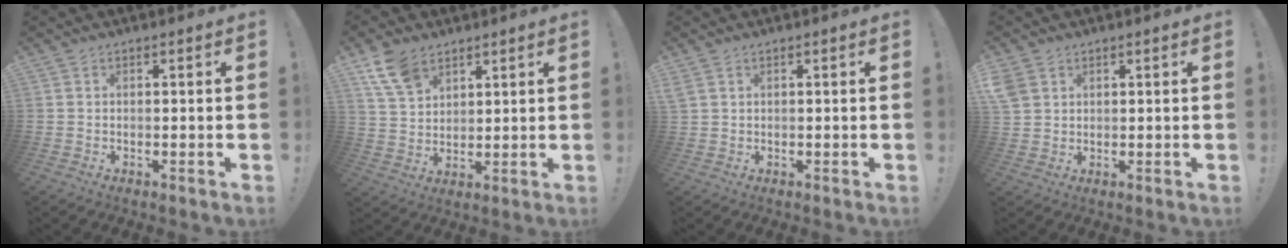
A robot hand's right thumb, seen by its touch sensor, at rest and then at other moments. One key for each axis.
{"total": 9.9, "fx": 6.4, "fy": 6.0, "fz": 4.7, "tx": -0.092, "ty": -0.024, "tz": 0.129}
{"total": 1.5, "fx": 0.8, "fy": 0.8, "fz": 1.0, "tx": -0.020, "ty": 0.003, "tz": 0.015}
{"total": 4.4, "fx": 2.4, "fy": 3.3, "fz": 1.6, "tx": -0.028, "ty": -0.010, "tz": 0.047}